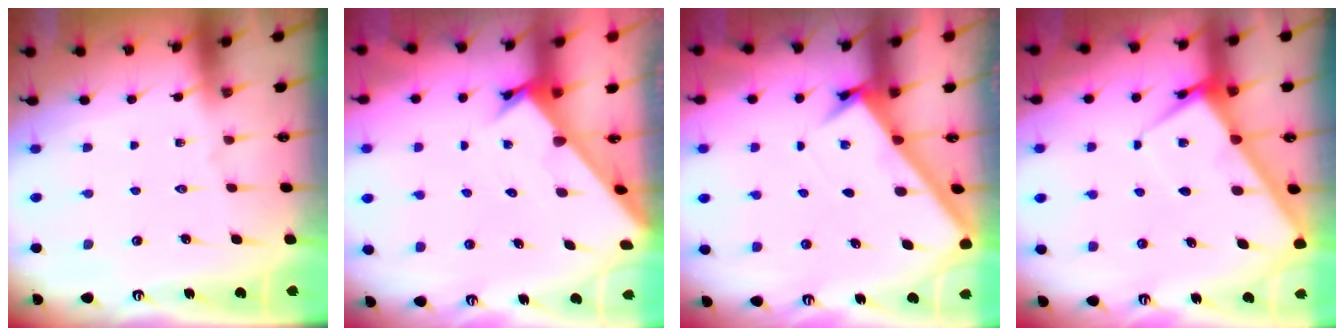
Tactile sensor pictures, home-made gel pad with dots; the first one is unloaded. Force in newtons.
{"total": 2.3, "press": 2.3, "slide": 0.1}
{"total": 2.8, "press": 2.7, "slide": 0.3}
{"total": 5.8, "press": 5.7, "slide": 0.6}